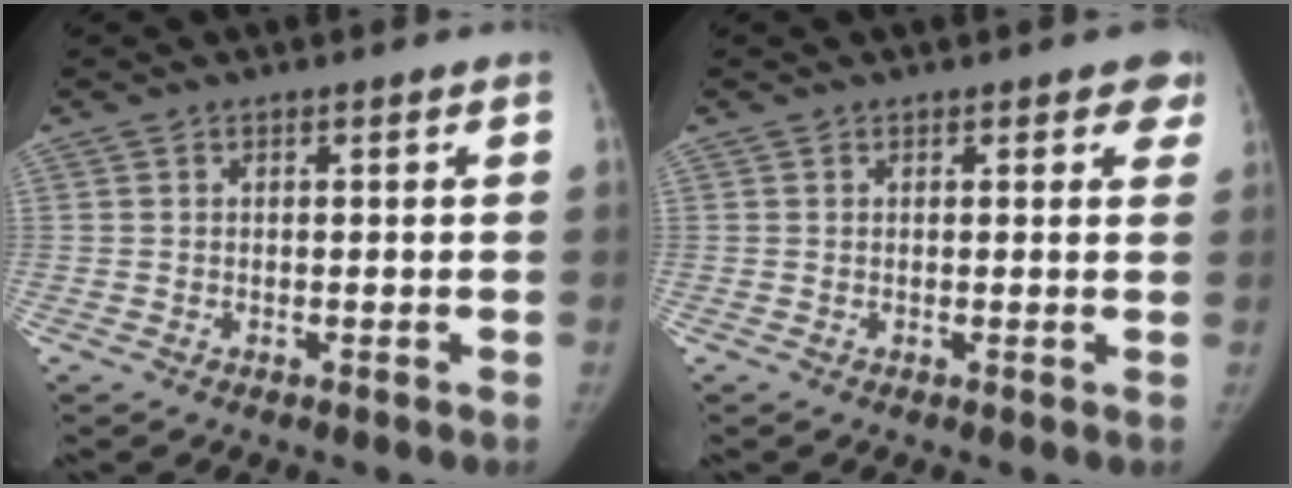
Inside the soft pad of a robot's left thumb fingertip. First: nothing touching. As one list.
[{"total": 3.0, "force": [2.0, 1.6, 1.6], "torque": [0.013, -0.005, 0.013]}]